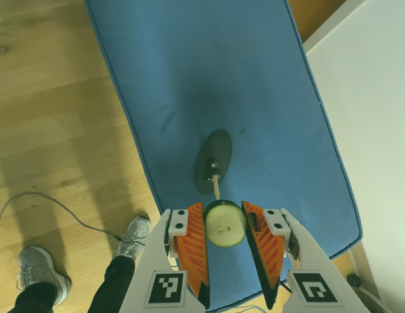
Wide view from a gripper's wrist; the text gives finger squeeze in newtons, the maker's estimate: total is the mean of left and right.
{"total": 7.0, "left": 6.7, "right": 7.3}